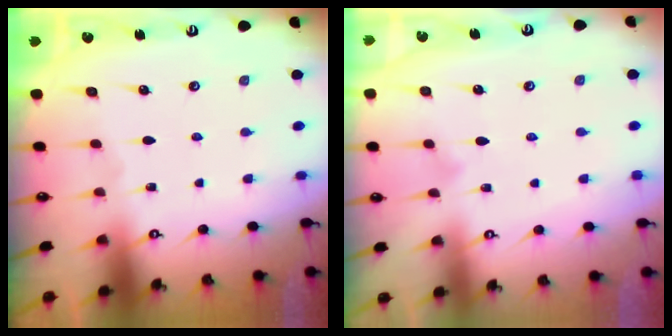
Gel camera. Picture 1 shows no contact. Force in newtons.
{"total": 5.8, "press": 5.8, "slide": 0.3}